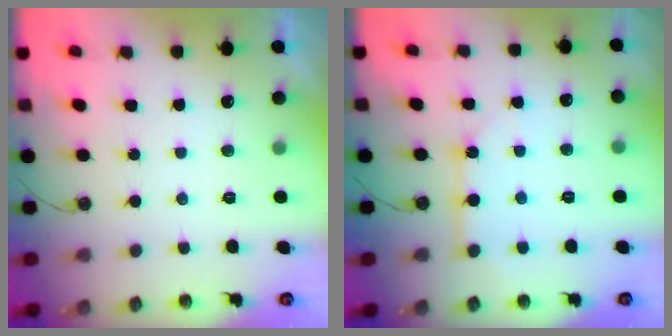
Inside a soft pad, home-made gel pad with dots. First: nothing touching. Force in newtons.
{"total": 7.7, "press": 7.7, "slide": 0.8}